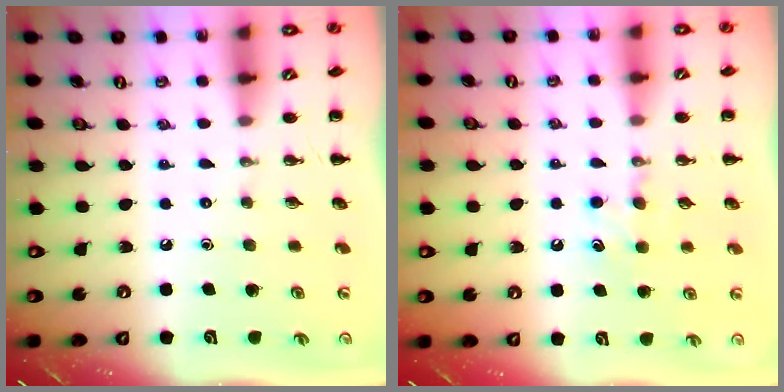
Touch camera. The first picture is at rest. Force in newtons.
{"total": 6.5, "press": 6.3, "slide": 1.7}